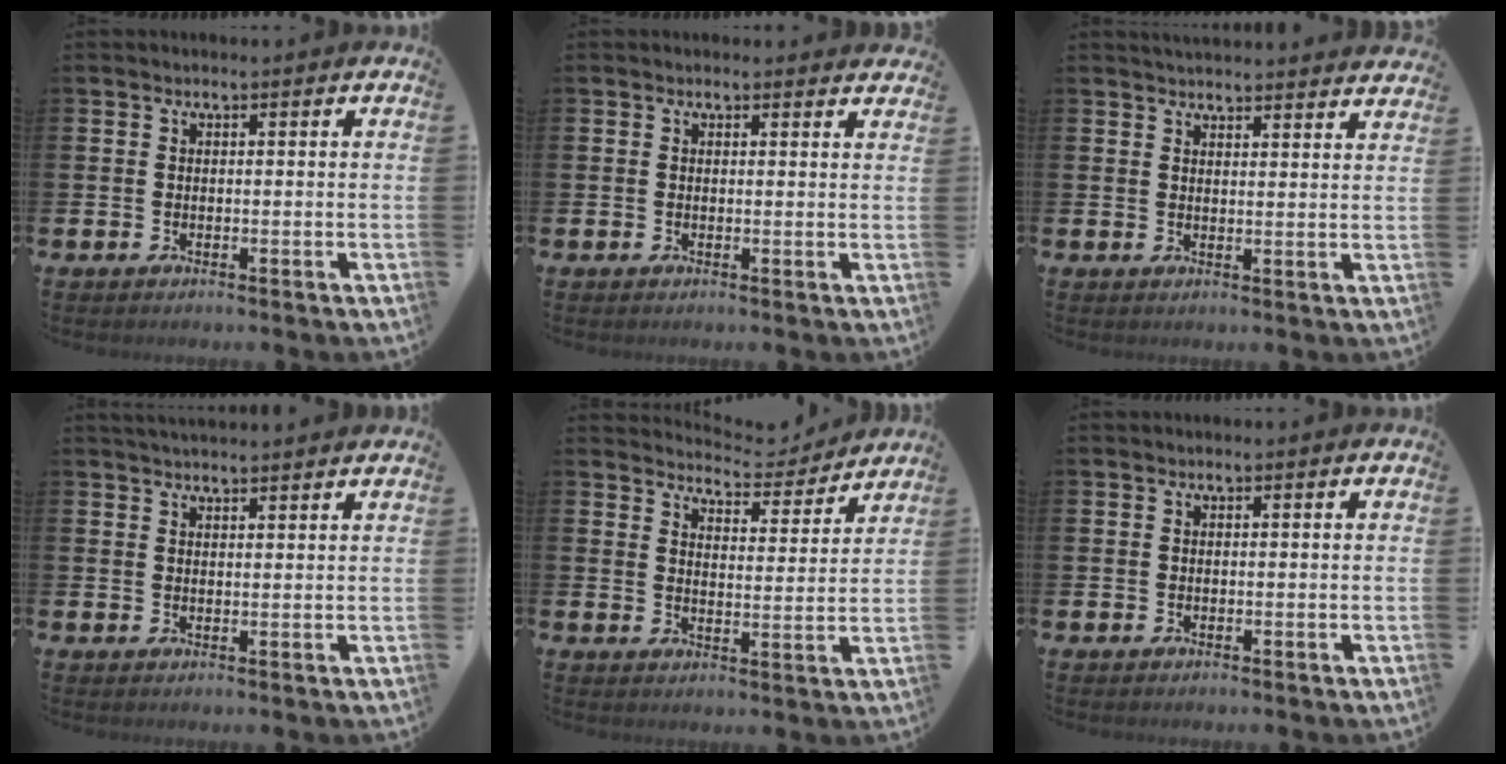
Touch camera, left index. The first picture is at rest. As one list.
[{"total": 0.8, "force": [0.8, 0.2, 0.0], "torque": [0.013, -0.003, 0.011]}, {"total": 3.5, "force": [3.5, 0.1, 0.0], "torque": [0.000, -0.022, 0.063]}, {"total": 2.6, "force": [2.5, 0.1, 0.2], "torque": [-0.002, -0.011, 0.045]}, {"total": 5.0, "force": [4.9, 0.8, 0.2], "torque": [-0.010, -0.041, 0.081]}, {"total": 0.0}]